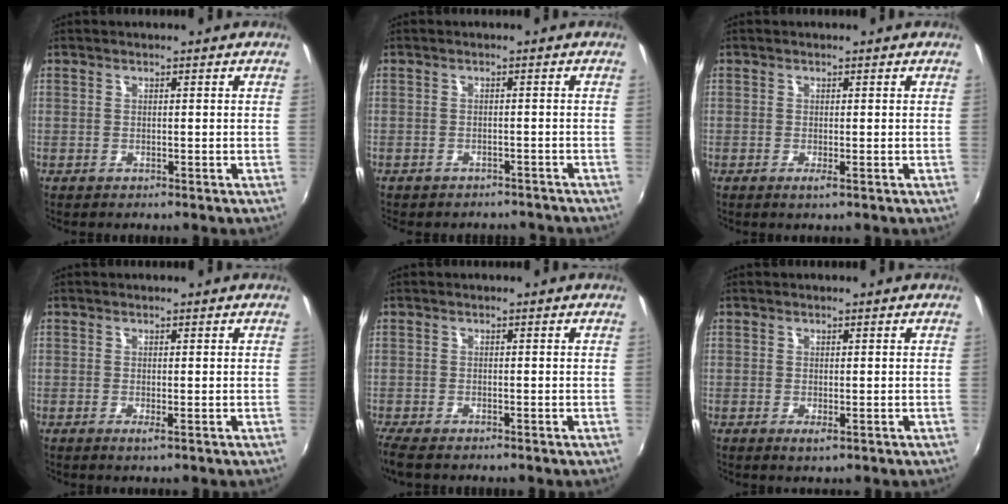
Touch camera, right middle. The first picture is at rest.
{"total": 6.5, "force": [-5.8, 2.3, 1.8], "torque": [-0.043, -0.014, -0.072]}
{"total": 0.8, "force": [-0.3, -0.1, 0.8], "torque": [-0.016, -0.005, -0.007]}
{"total": 0.8, "force": [-0.1, -0.1, 0.7], "torque": [-0.016, -0.005, -0.004]}
{"total": 3.5, "force": [-2.7, 0.8, 2.0], "torque": [-0.047, -0.017, -0.054]}
{"total": 1.1, "force": [-0.1, 0.3, 1.0], "torque": [-0.020, -0.005, -0.003]}